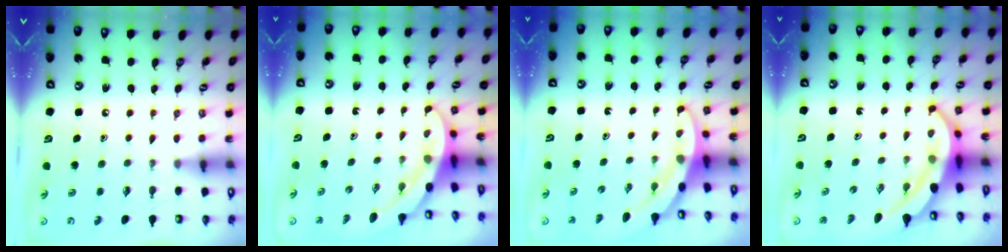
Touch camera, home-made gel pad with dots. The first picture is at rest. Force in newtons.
{"total": 3.9, "press": 3.9, "slide": 0.2}
{"total": 3.4, "press": 3.4, "slide": 0.1}
{"total": 6.9, "press": 6.9, "slide": 0.6}